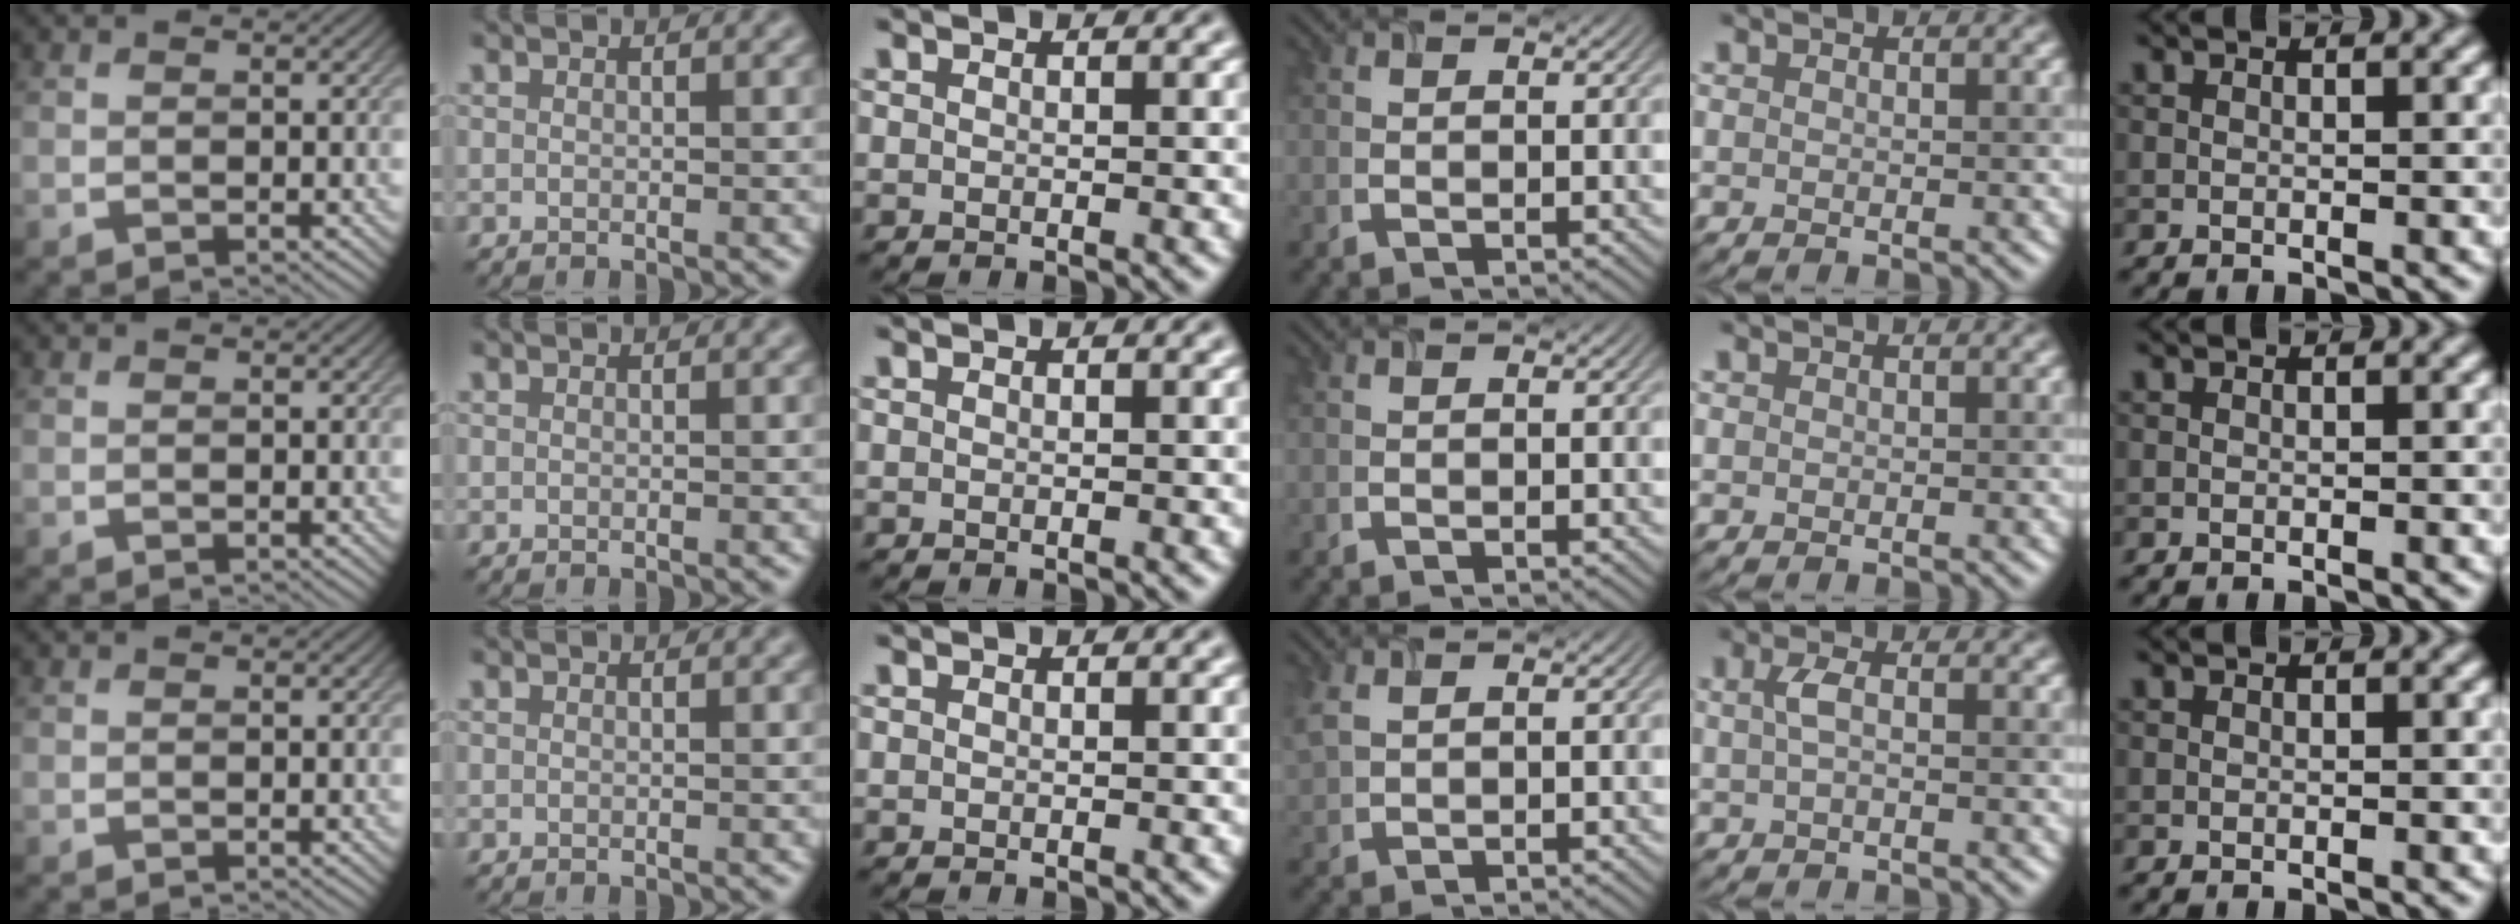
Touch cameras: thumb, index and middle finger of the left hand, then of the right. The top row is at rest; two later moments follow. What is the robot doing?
{"motion": "insert", "object": "airpods case & airpods"}